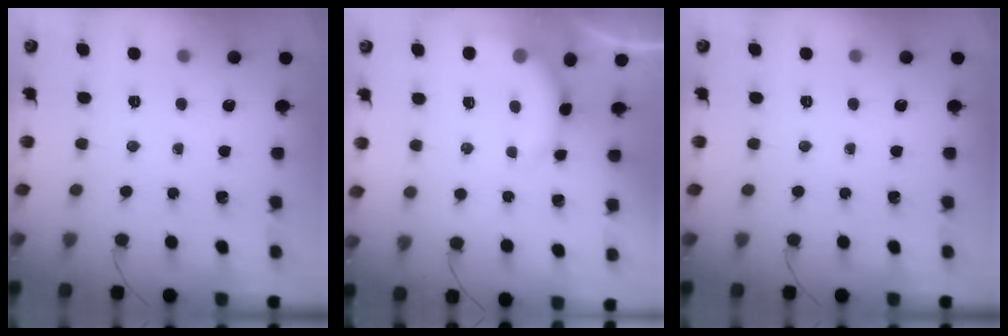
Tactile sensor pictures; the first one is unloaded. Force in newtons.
{"total": 7.4, "press": 7.3, "slide": 1.3}
{"total": 0.0}